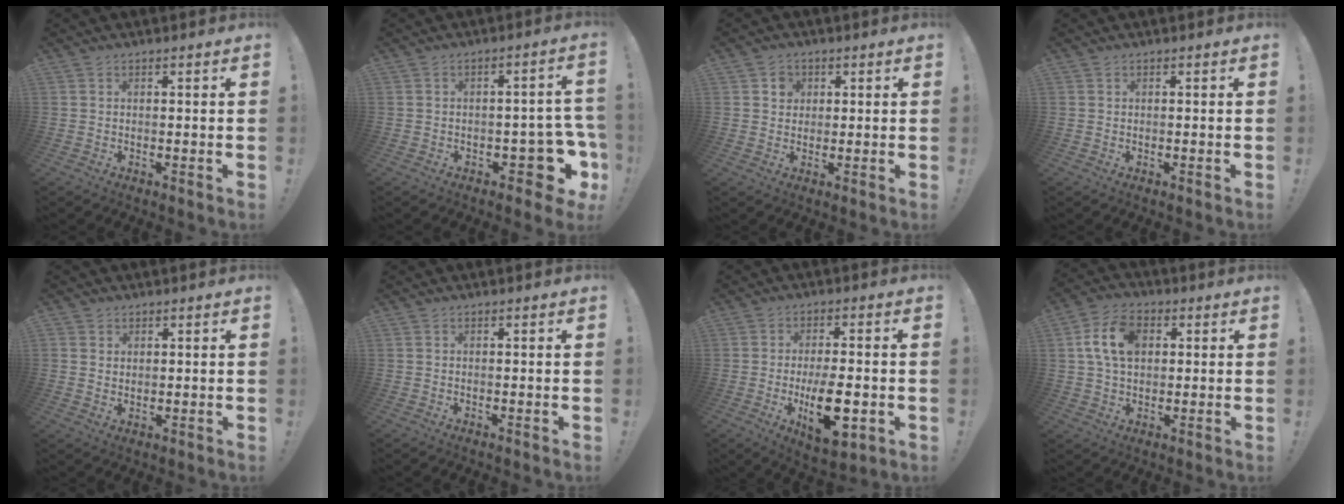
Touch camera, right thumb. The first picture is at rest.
{"total": 10.6, "force": [-4.3, 5.6, 7.9], "torque": [-0.072, 0.028, -0.063]}
{"total": 3.8, "force": [1.3, 3.5, 1.0], "torque": [-0.009, -0.004, 0.021]}
{"total": 0.0}
{"total": 2.2, "force": [1.7, 1.3, 0.5], "torque": [-0.007, -0.008, 0.031]}
{"total": 0.0}
{"total": 13.5, "force": [-3.0, 5.7, 11.9], "torque": [-0.194, -0.001, -0.046]}
{"total": 11.8, "force": [2.8, 8.0, 8.2], "torque": [-0.159, 0.017, 0.055]}